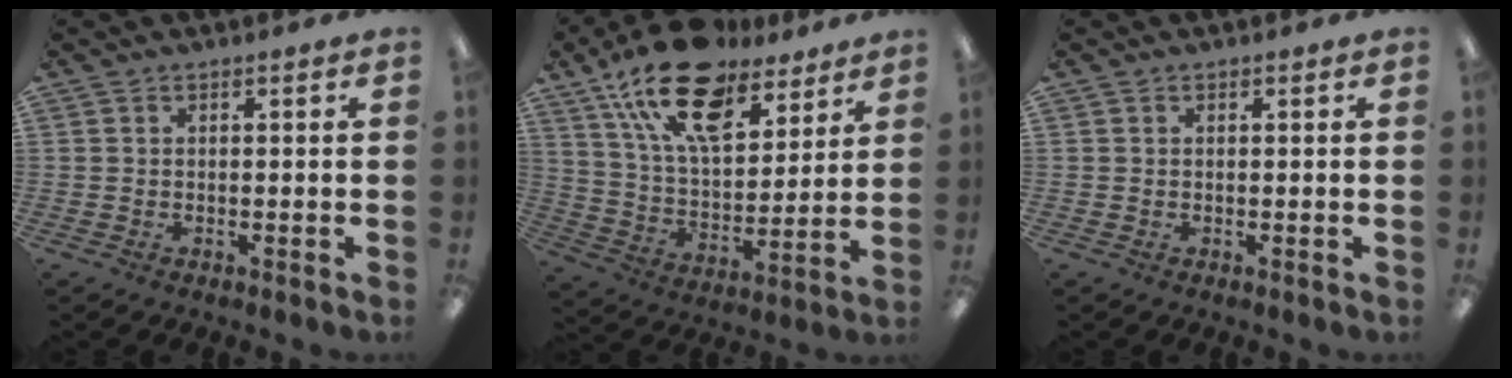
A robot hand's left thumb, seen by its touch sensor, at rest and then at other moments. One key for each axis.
{"total": 20.3, "fx": 13.7, "fy": 9.6, "fz": 11.4, "tx": -0.208, "ty": -0.068, "tz": 0.246}
{"total": 0.0}